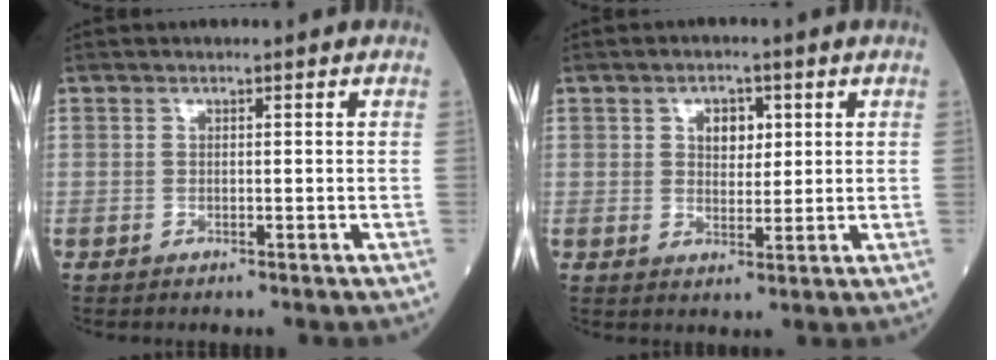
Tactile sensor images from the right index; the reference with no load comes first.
{"total": 3.7, "force": [1.3, 2.4, 2.6], "torque": [-0.037, 0.005, 0.022]}